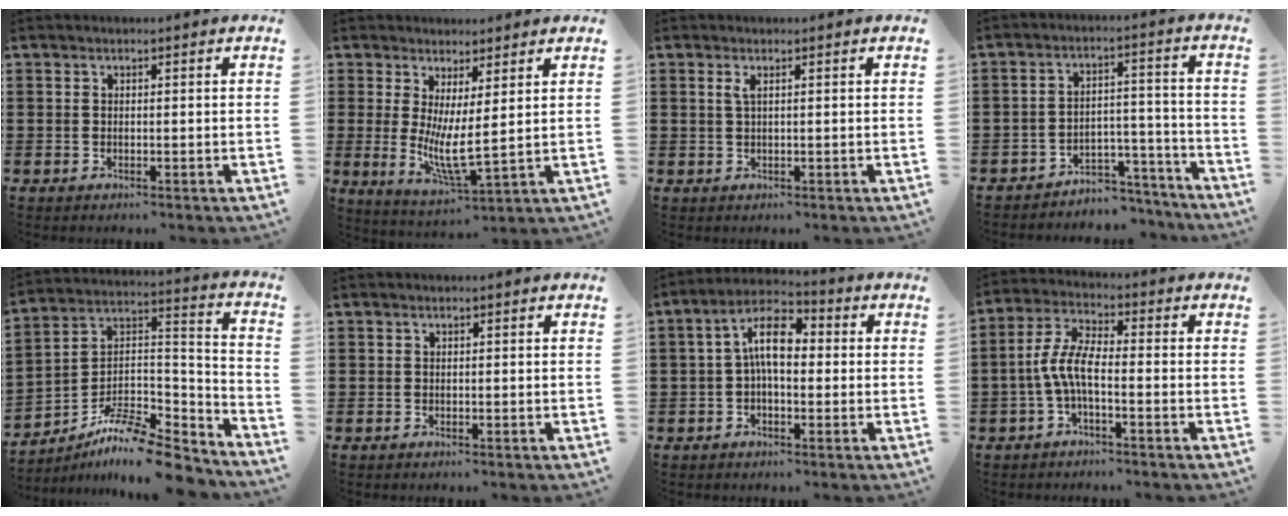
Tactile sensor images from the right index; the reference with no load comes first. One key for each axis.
{"total": 6.4, "fx": 1.5, "fy": 1.5, "fz": 6.0, "tx": -0.107, "ty": -0.020, "tz": 0.028}
{"total": 1.2, "fx": 0.4, "fy": 0.1, "fz": 1.1, "tx": -0.023, "ty": 0.001, "tz": 0.006}
{"total": 4.3, "fx": -4.0, "fy": 1.4, "fz": 0.8, "tx": -0.019, "ty": 0.007, "tz": -0.081}
{"total": 10.5, "fx": -9.0, "fy": 2.2, "fz": 5.1, "tx": -0.100, "ty": 0.014, "tz": -0.181}
{"total": 0.0}
{"total": 7.9, "fx": 0.3, "fy": 3.5, "fz": 7.1, "tx": -0.147, "ty": 0.011, "tz": 0.002}
{"total": 6.0, "fx": -2.0, "fy": 1.7, "fz": 5.4, "tx": -0.131, "ty": -0.008, "tz": -0.045}